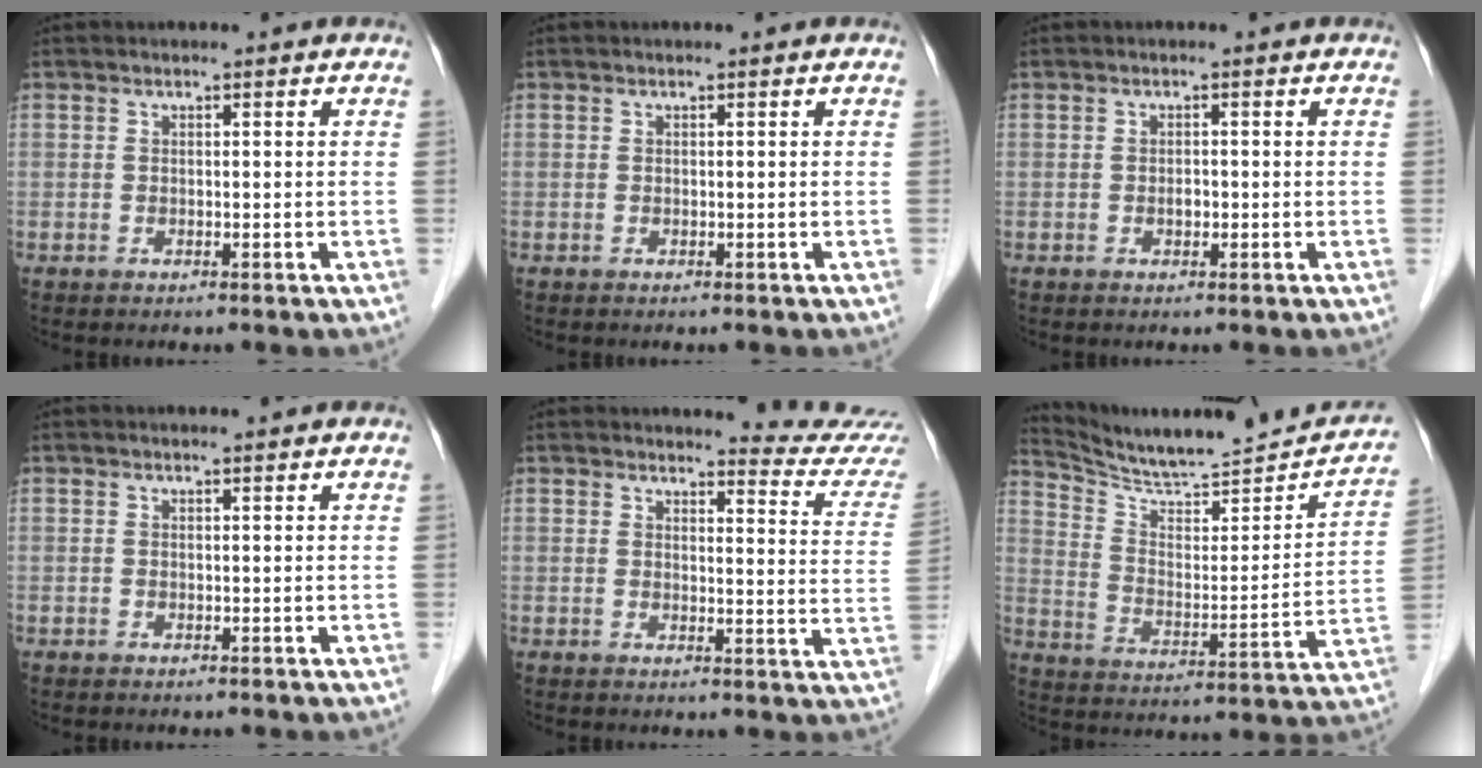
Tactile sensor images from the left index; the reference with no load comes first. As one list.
[{"total": 0.0}, {"total": 0.9, "force": [-0.2, 0.5, 0.6], "torque": [-0.012, 0.001, -0.005]}, {"total": 0.9, "force": [0.8, 0.0, 0.3], "torque": [-0.006, 0.006, 0.014]}, {"total": 10.1, "force": [10.0, -0.8, 0.3], "torque": [-0.001, -0.087, 0.096]}, {"total": 18.3, "force": [17.3, 1.3, 6.0], "torque": [-0.091, -0.045, 0.255]}]